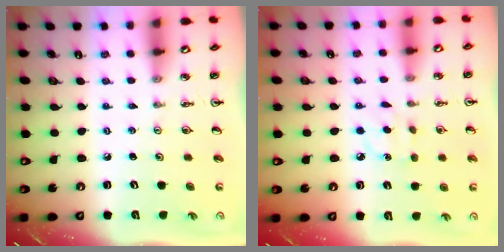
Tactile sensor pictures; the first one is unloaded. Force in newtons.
{"total": 6.2, "press": 6.2, "slide": 0.7}